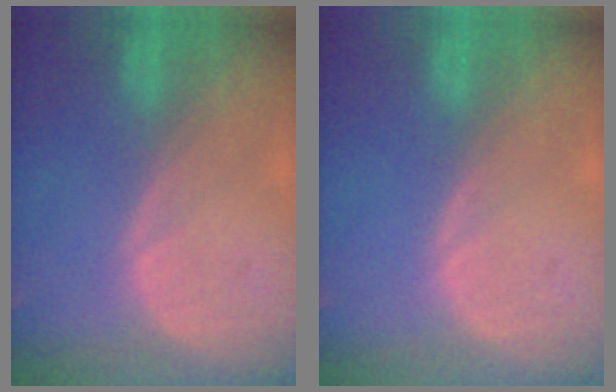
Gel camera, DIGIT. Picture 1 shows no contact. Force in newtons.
{"total": 0.0}